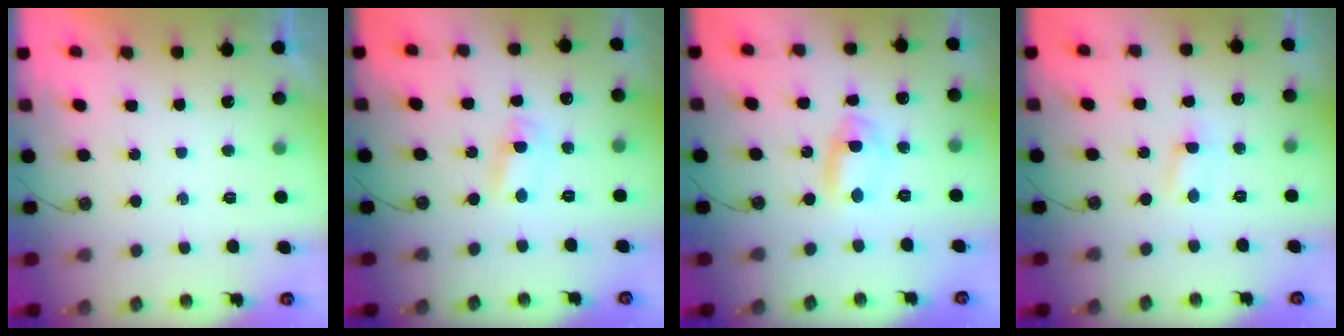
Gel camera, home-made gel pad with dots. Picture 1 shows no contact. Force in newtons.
{"total": 2.1, "press": 2.1, "slide": 0.3}
{"total": 3.6, "press": 3.5, "slide": 0.9}
{"total": 1.9, "press": 1.8, "slide": 0.3}